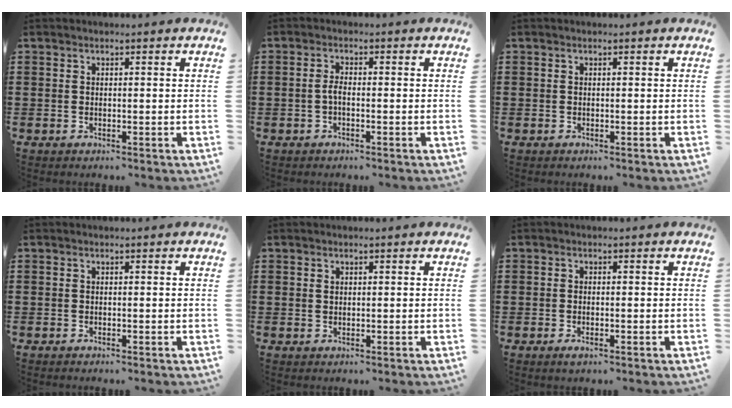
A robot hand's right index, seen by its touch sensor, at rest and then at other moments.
{"total": 1.9, "force": [-0.7, 0.6, 1.7], "torque": [-0.039, -0.002, -0.015]}
{"total": 0.0}
{"total": 0.0}
{"total": 0.6, "force": [0.2, 0.5, 0.3], "torque": [-0.008, 0.002, 0.005]}
{"total": 0.7, "force": [-0.4, 0.2, 0.5], "torque": [-0.012, -0.003, -0.006]}